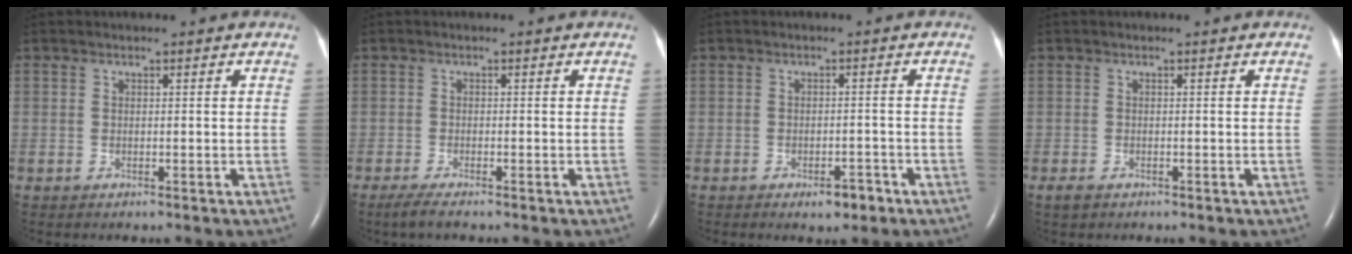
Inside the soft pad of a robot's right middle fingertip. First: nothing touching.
{"total": 2.3, "force": [-1.7, 0.1, 1.5], "torque": [-0.042, -0.010, -0.034]}
{"total": 3.0, "force": [-1.9, 1.3, 2.0], "torque": [-0.027, 0.001, -0.021]}
{"total": 1.2, "force": [-0.7, 0.6, 0.6], "torque": [-0.018, -0.002, -0.009]}